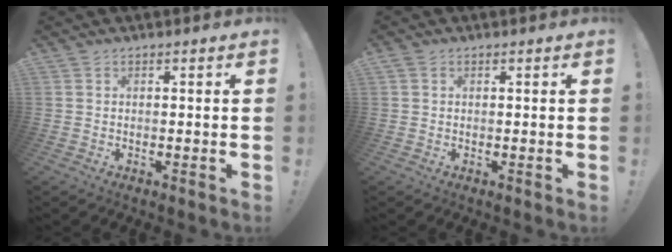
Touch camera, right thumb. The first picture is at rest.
{"total": 0.8, "force": [0.5, 0.7, 0.1], "torque": [0.003, 0.000, 0.007]}